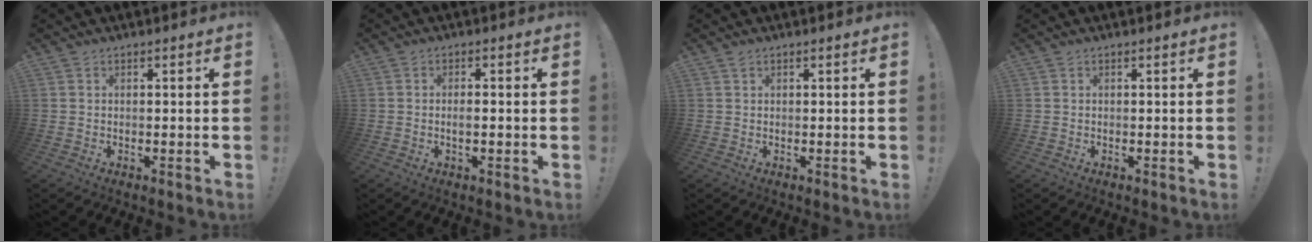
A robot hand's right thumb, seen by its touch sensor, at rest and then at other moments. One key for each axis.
{"total": 2.0, "fx": -0.6, "fy": 0.5, "fz": 1.8, "tx": -0.027, "ty": 0.000, "tz": -0.013}
{"total": 0.0}
{"total": 0.0}